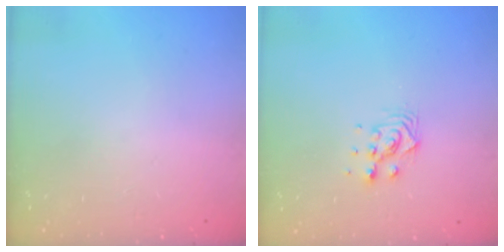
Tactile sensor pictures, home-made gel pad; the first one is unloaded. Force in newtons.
{"total": 6.9, "press": 6.9, "slide": 0.4}